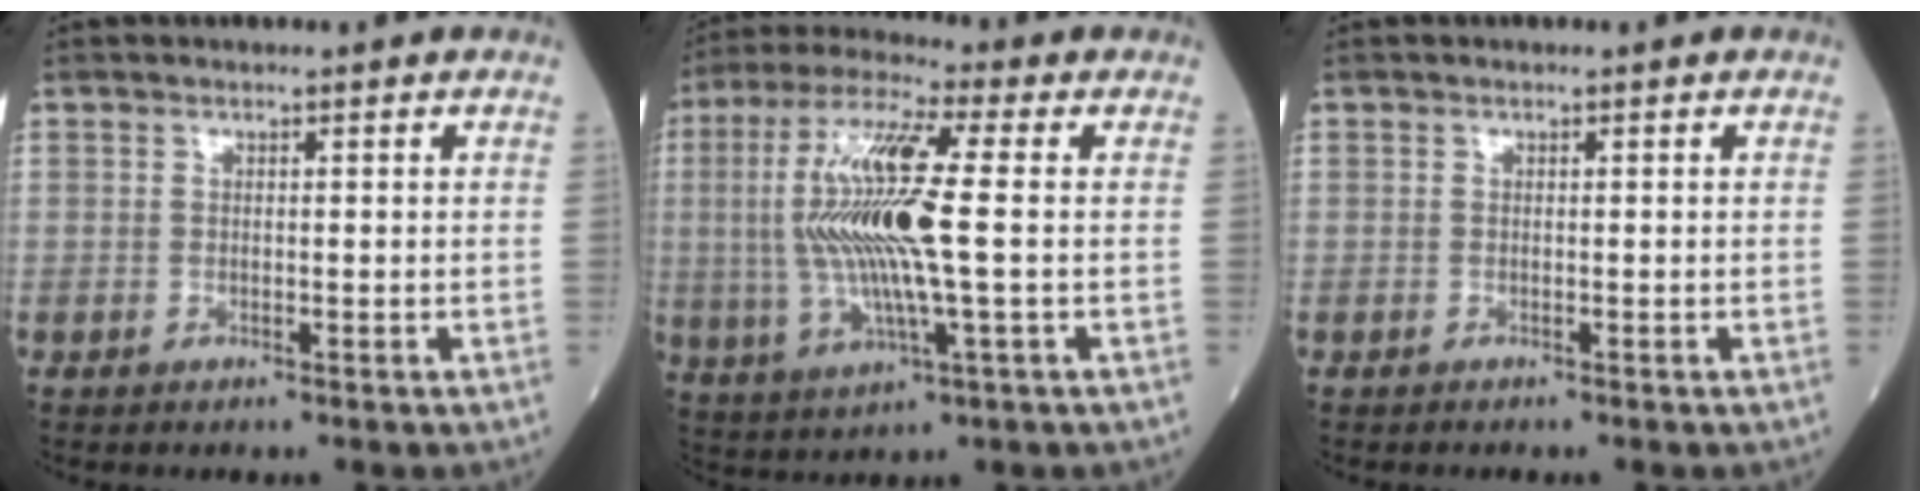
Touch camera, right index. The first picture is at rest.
{"total": 15.8, "force": [0.5, 1.8, 15.7], "torque": [-0.329, 0.007, 0.005]}
{"total": 0.0}